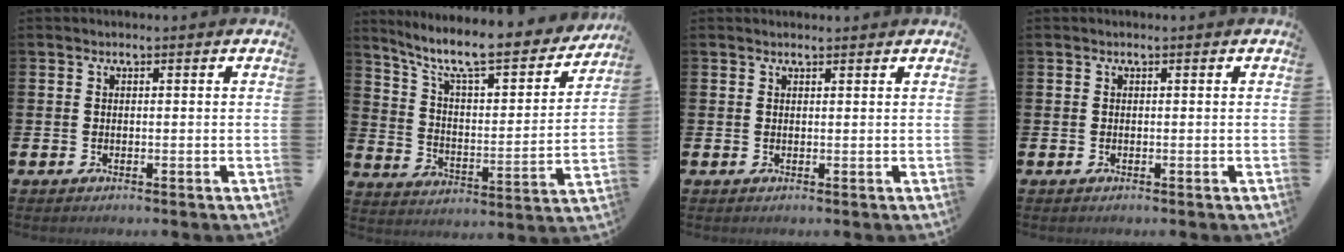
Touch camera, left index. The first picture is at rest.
{"total": 10.2, "force": [8.5, 2.1, 5.2], "torque": [-0.125, -0.060, 0.140]}
{"total": 0.8, "force": [0.8, 0.1, 0.1], "torque": [0.005, -0.002, 0.013]}
{"total": 0.0}